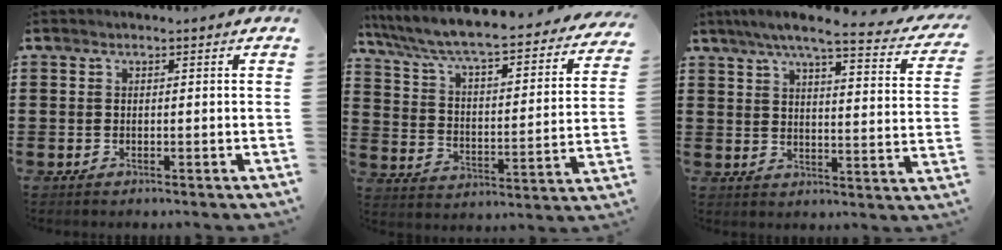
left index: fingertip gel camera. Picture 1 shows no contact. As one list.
[{"total": 6.1, "force": [5.3, 0.2, 3.0], "torque": [-0.081, -0.049, 0.080]}, {"total": 6.6, "force": [5.2, 0.1, 4.0], "torque": [-0.089, -0.030, 0.084]}]